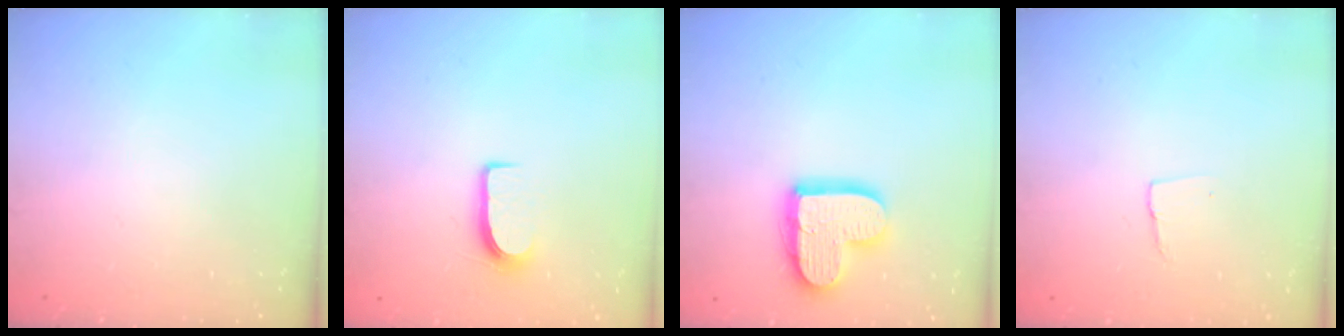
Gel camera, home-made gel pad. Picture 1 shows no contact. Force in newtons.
{"total": 6.5, "press": 6.4, "slide": 0.6}
{"total": 14.5, "press": 14.4, "slide": 1.3}
{"total": 3.8, "press": 3.8, "slide": 0.3}